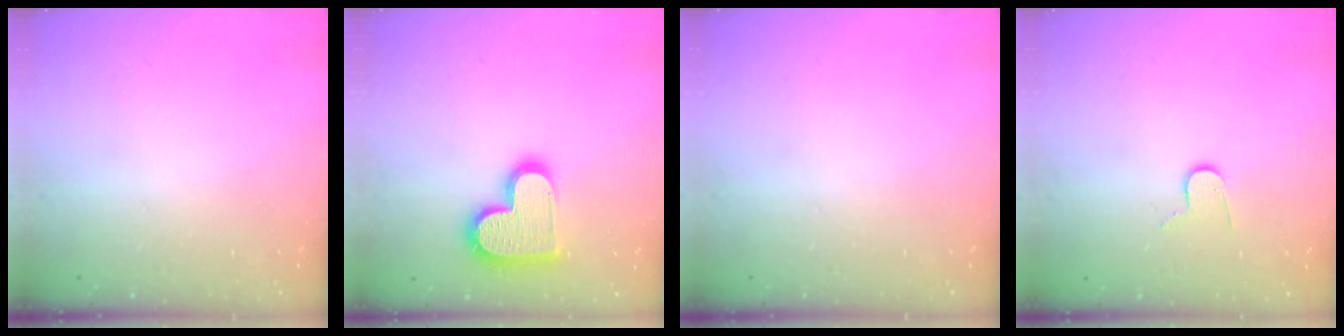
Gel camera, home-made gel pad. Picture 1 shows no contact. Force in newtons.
{"total": 16.8, "press": 16.7, "slide": 1.2}
{"total": 0.0}
{"total": 6.5, "press": 6.5, "slide": 0.6}